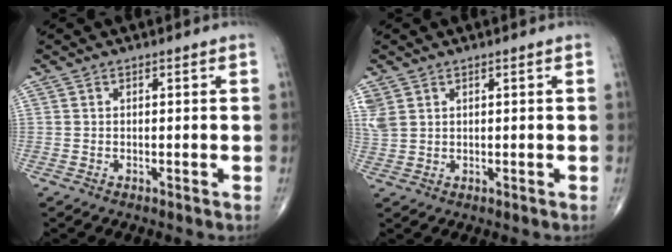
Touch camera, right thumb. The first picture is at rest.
{"total": 3.4, "force": [1.7, 2.4, 1.6], "torque": [-0.042, 0.003, 0.046]}